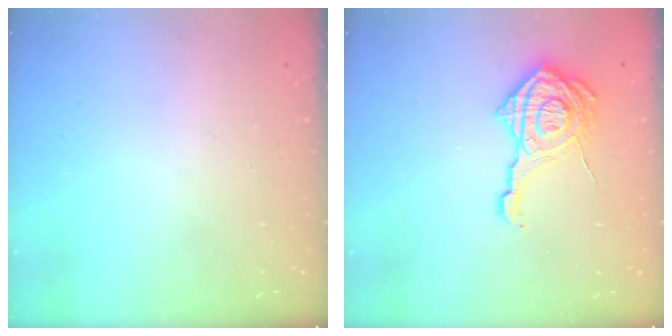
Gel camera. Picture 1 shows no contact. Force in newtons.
{"total": 18.4, "press": 18.3, "slide": 1.1}